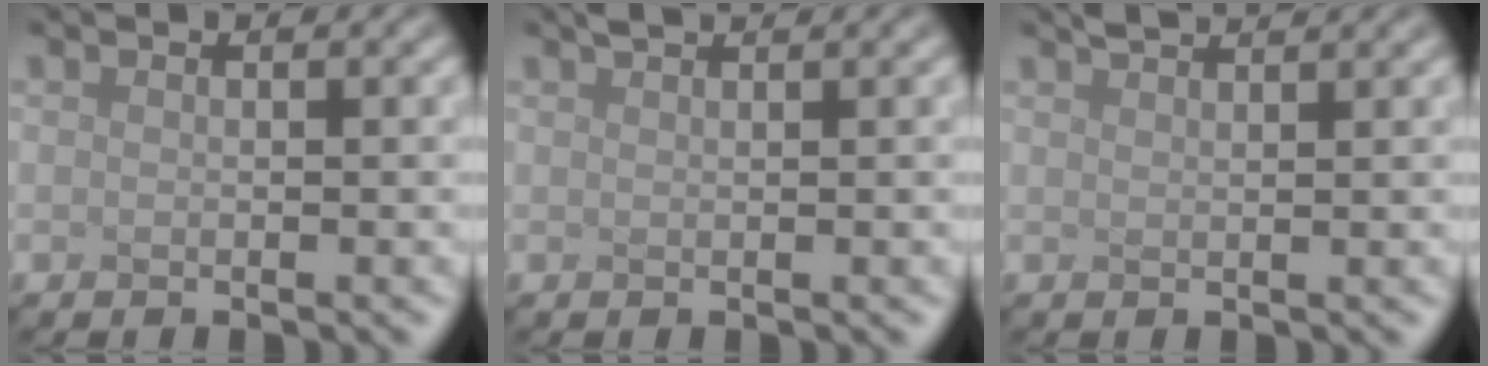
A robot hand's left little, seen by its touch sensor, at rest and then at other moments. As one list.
[{"total": 1.4, "force": [1.2, 0.2, 0.7], "torque": [-0.006, 0.006, 0.009]}, {"total": 2.6, "force": [2.3, 0.5, 1.2], "torque": [-0.003, 0.016, 0.014]}]